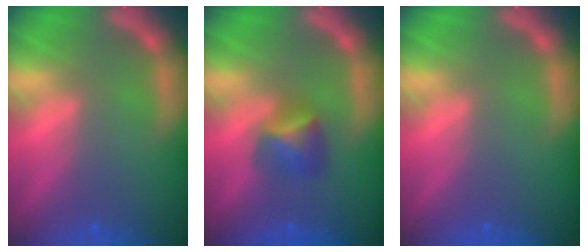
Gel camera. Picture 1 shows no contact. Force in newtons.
{"total": 2.9}
{"total": 0.0}